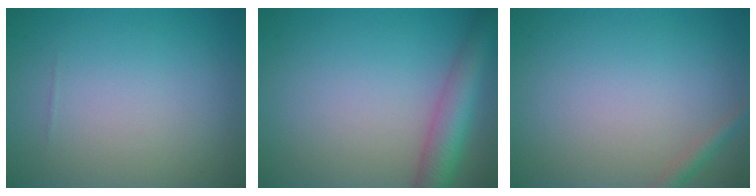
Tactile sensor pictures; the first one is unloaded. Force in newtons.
{"total": 4.9, "press": 4.9, "slide": 0.2}
{"total": 1.2, "press": 1.2, "slide": 0.0}